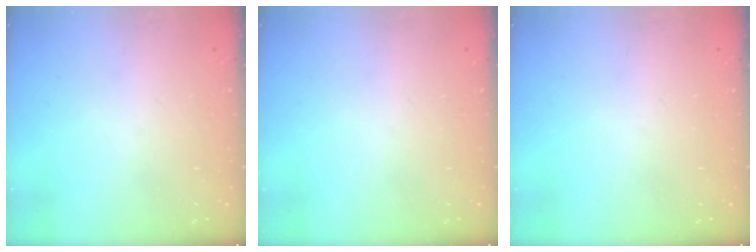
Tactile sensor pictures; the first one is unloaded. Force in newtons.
{"total": 0.0}
{"total": 0.0}